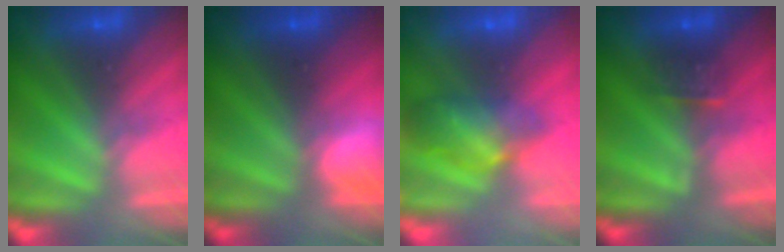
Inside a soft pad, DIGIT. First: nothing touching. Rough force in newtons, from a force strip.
{"total": 2.6}
{"total": 7.8}
{"total": 2.4}